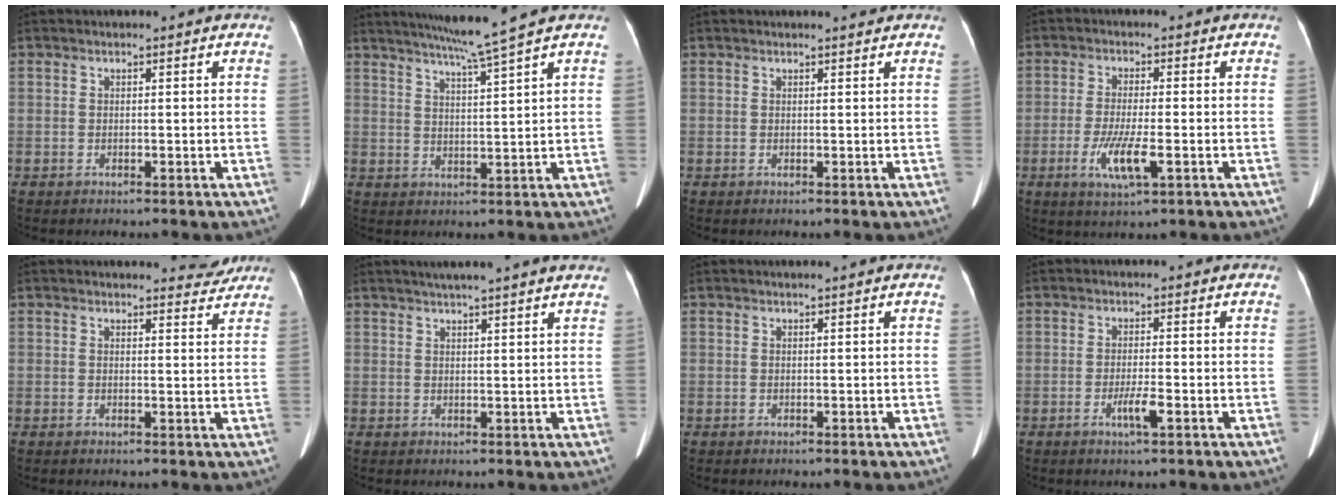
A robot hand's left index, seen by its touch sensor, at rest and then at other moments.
{"total": 7.2, "force": [5.7, -2.2, 3.7], "torque": [-0.060, -0.005, 0.097]}
{"total": 1.2, "force": [1.1, -0.1, 0.3], "torque": [-0.006, 0.001, 0.017]}
{"total": 6.2, "force": [-2.2, 0.9, 5.7], "torque": [-0.117, -0.013, -0.037]}
{"total": 3.2, "force": [3.2, 0.5, -0.1], "torque": [-0.001, -0.014, 0.027]}
{"total": 8.7, "force": [7.4, -0.5, 4.5], "torque": [-0.069, 0.022, 0.085]}
{"total": 0.0}
{"total": 2.8, "force": [-1.2, 0.0, 2.5], "torque": [-0.049, -0.004, -0.022]}